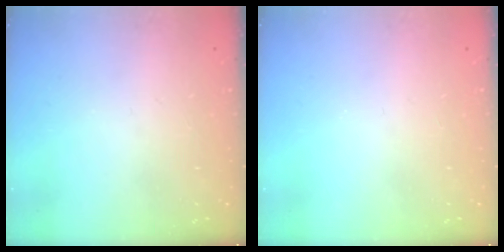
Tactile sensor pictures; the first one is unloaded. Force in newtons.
{"total": 0.0}